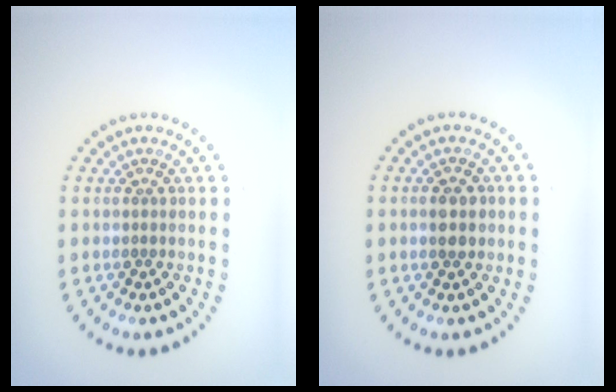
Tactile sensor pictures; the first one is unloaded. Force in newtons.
{"total": 2.4, "press": 2.4, "slide": 0.1}